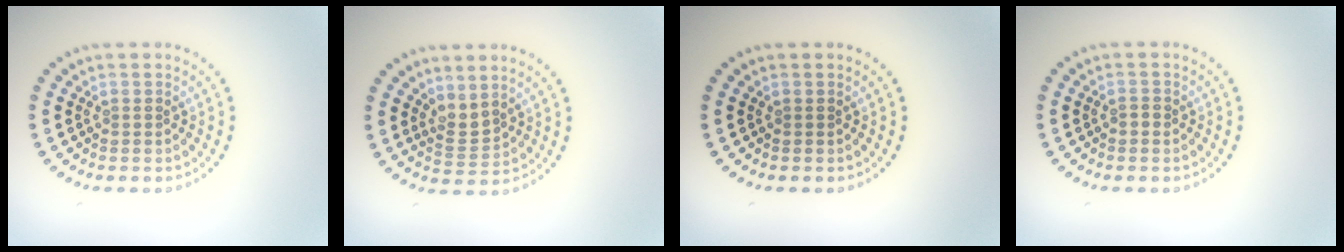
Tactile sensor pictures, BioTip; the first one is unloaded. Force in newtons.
{"total": 1.9, "press": 1.4, "slide": 1.2}
{"total": 0.0}
{"total": 0.9, "press": 0.8, "slide": 0.2}